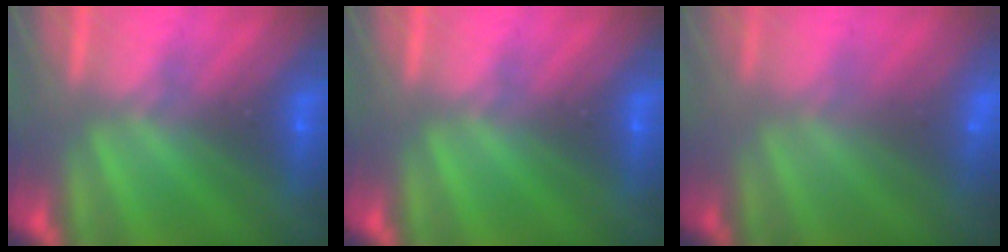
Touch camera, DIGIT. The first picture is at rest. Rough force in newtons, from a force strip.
{"total": 0.0}
{"total": 2.9}